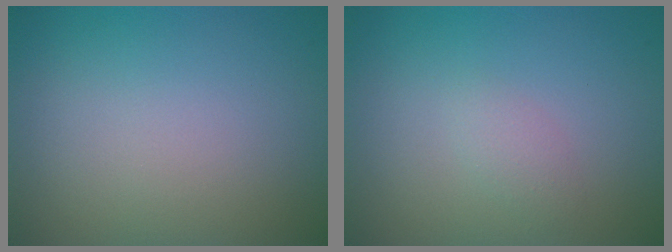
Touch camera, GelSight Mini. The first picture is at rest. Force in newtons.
{"total": 1.2, "press": 1.2, "slide": 0.1}